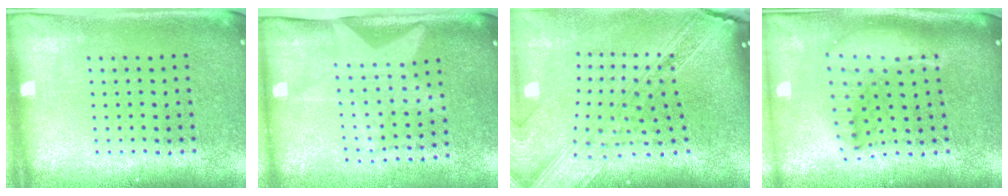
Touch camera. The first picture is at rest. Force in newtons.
{"total": 1.5, "press": 1.4, "slide": 0.5}
{"total": 4.0, "press": 2.9, "slide": 2.7}
{"total": 2.2, "press": 1.7, "slide": 1.4}